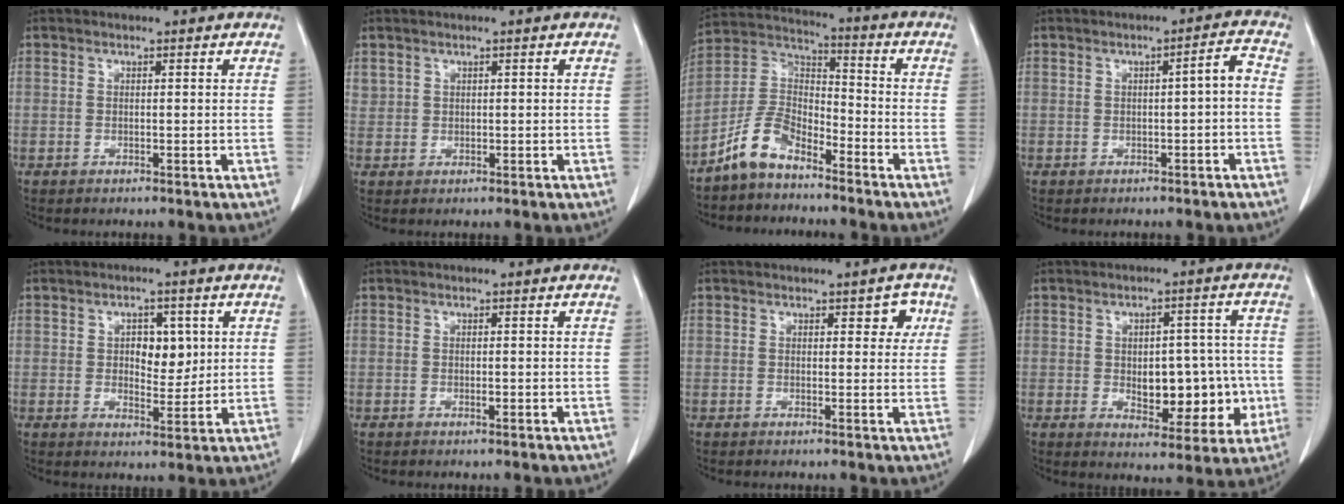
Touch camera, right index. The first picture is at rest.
{"total": 1.1, "force": [0.8, 0.9, 0.1], "torque": [0.004, 0.005, 0.013]}
{"total": 8.8, "force": [-6.6, 3.9, 4.3], "torque": [-0.095, 0.021, -0.136]}
{"total": 2.9, "force": [-0.5, 0.3, 2.8], "torque": [-0.039, 0.011, -0.008]}
{"total": 5.4, "force": [1.3, 3.1, 4.3], "torque": [-0.059, 0.004, 0.023]}
{"total": 0.7, "force": [-0.2, 0.3, 0.6], "torque": [-0.012, -0.001, -0.001]}
{"total": 3.0, "force": [1.2, 1.6, 2.2], "torque": [-0.015, 0.004, 0.011]}
{"total": 10.9, "force": [-1.6, 5.9, 9.1], "torque": [-0.106, 0.020, -0.006]}